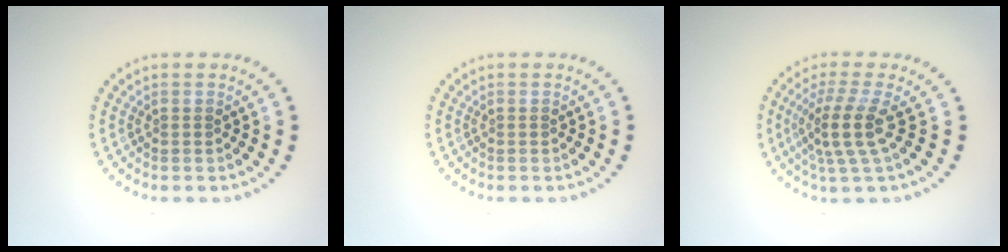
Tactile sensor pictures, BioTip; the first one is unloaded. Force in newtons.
{"total": 0.0}
{"total": 3.6, "press": 2.6, "slide": 2.4}